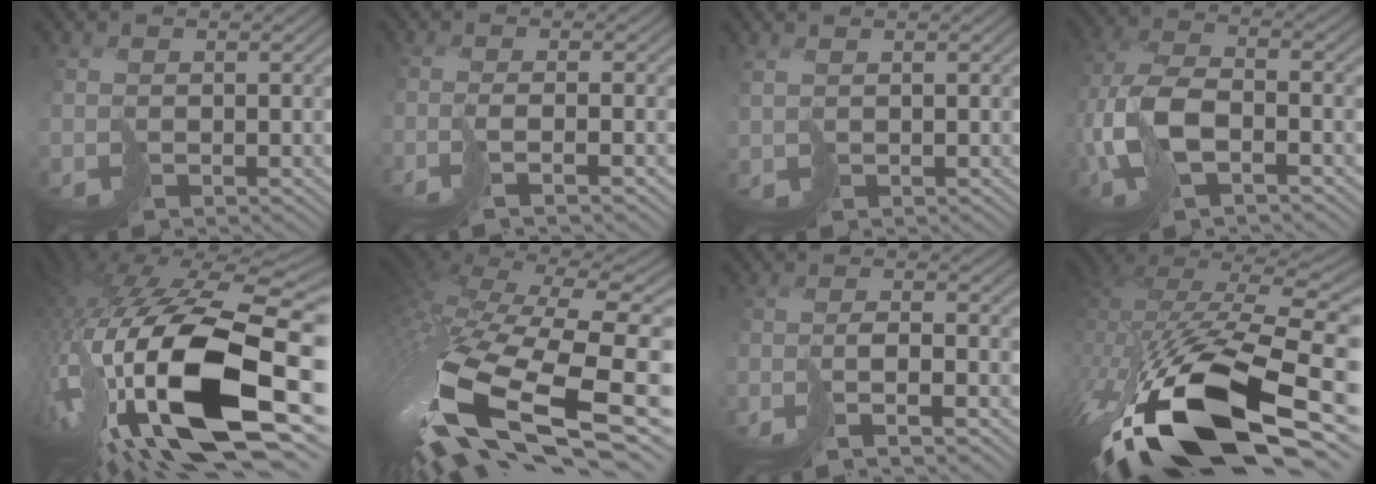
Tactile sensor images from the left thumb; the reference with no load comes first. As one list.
[{"total": 2.4, "force": [-1.0, -0.3, 2.2], "torque": [-0.020, 0.006, -0.033]}, {"total": 1.4, "force": [1.0, 0.5, 0.8], "torque": [-0.027, -0.004, 0.019]}, {"total": 9.2, "force": [-2.2, 4.5, 7.7], "torque": [-0.186, -0.005, -0.054]}, {"total": 20.0, "force": [-3.8, 8.5, 17.7], "torque": [-0.372, -0.041, -0.062]}, {"total": 16.4, "force": [-3.3, 7.1, 14.4], "torque": [-0.349, -0.048, -0.031]}, {"total": 3.7, "force": [-2.6, -0.1, 2.7], "torque": [-0.032, 0.007, -0.055]}, {"total": 17.5, "force": [-7.1, 8.3, 13.7], "torque": [-0.294, -0.052, -0.098]}]